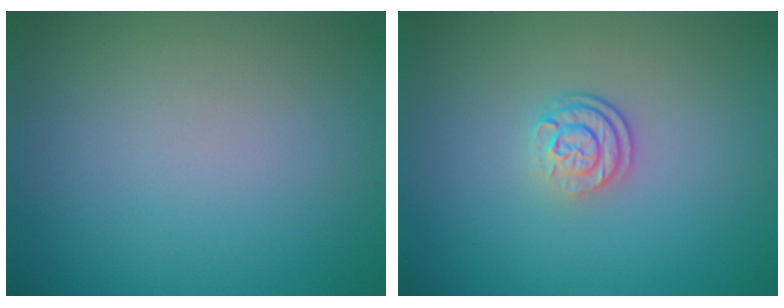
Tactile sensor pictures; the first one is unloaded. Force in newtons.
{"total": 2.6, "press": 1.9, "slide": 1.8}